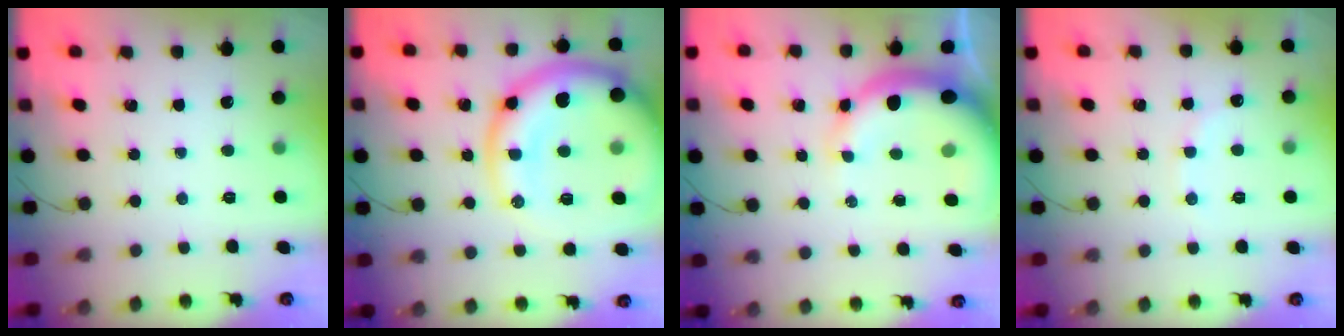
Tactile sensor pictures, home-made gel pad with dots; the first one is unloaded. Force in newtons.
{"total": 22.0, "press": 21.6, "slide": 4.0}
{"total": 11.7, "press": 11.4, "slide": 2.5}
{"total": 5.6, "press": 5.4, "slide": 1.4}